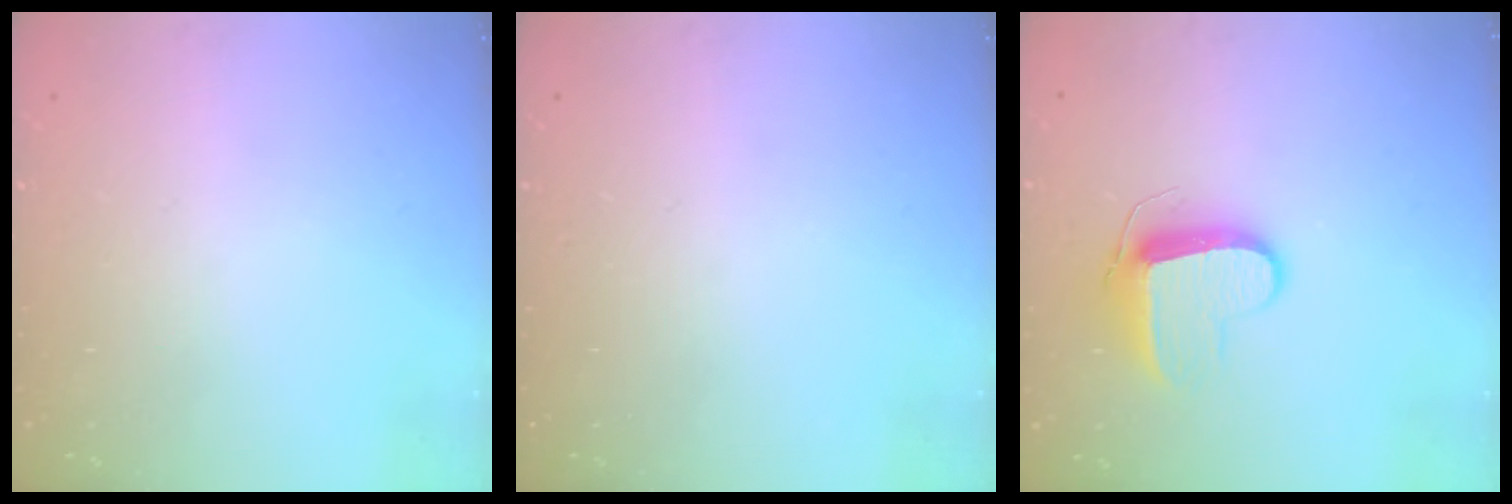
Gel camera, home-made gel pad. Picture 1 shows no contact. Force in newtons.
{"total": 0.0}
{"total": 9.5, "press": 9.5, "slide": 0.2}